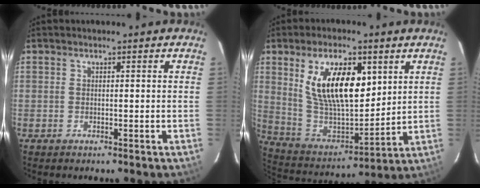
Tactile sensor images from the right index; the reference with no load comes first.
{"total": 18.2, "force": [6.7, 8.6, 14.5], "torque": [-0.264, 0.001, 0.137]}